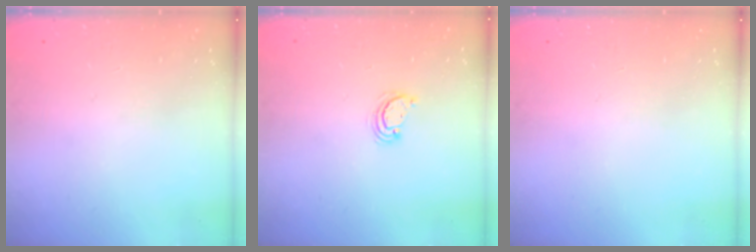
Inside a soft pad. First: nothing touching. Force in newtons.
{"total": 3.0, "press": 3.0, "slide": 0.2}
{"total": 0.0}